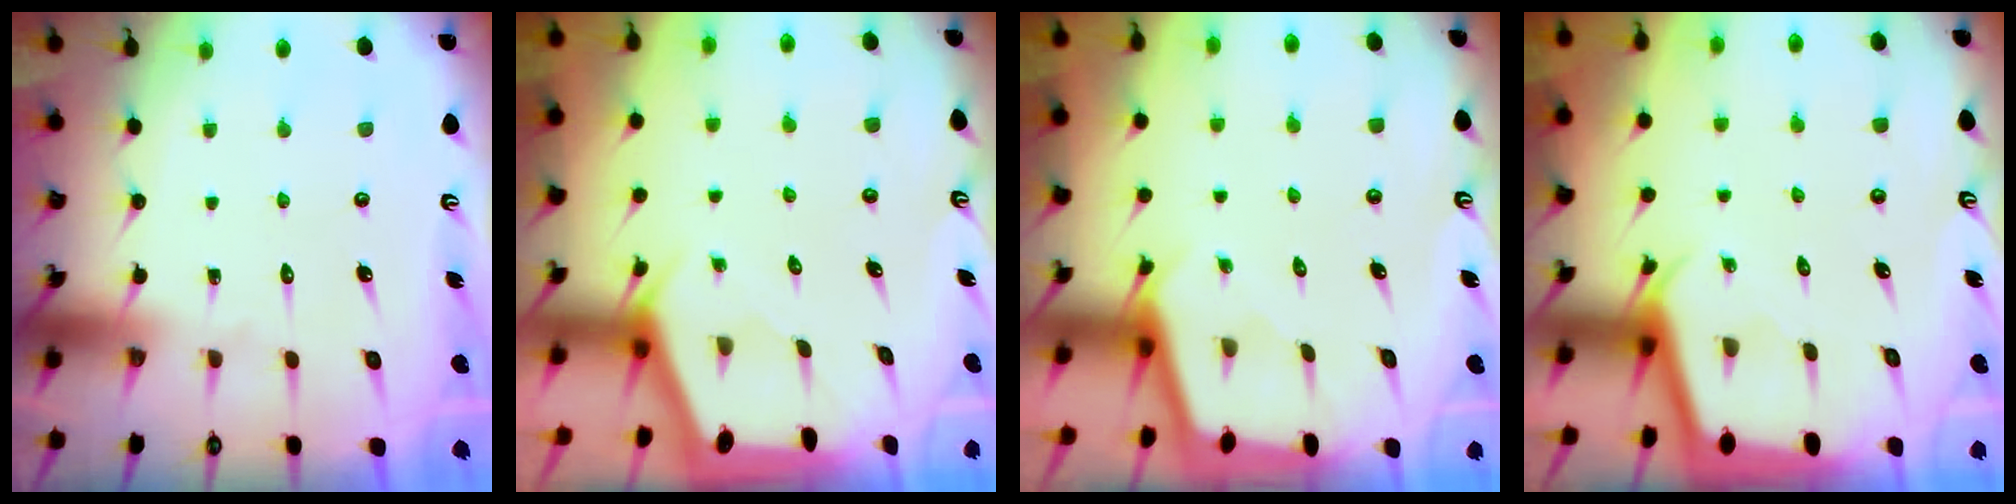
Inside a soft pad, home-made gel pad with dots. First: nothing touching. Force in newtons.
{"total": 1.9, "press": 1.8, "slide": 0.3}
{"total": 2.0, "press": 2.0, "slide": 0.2}
{"total": 2.4, "press": 2.4, "slide": 0.1}